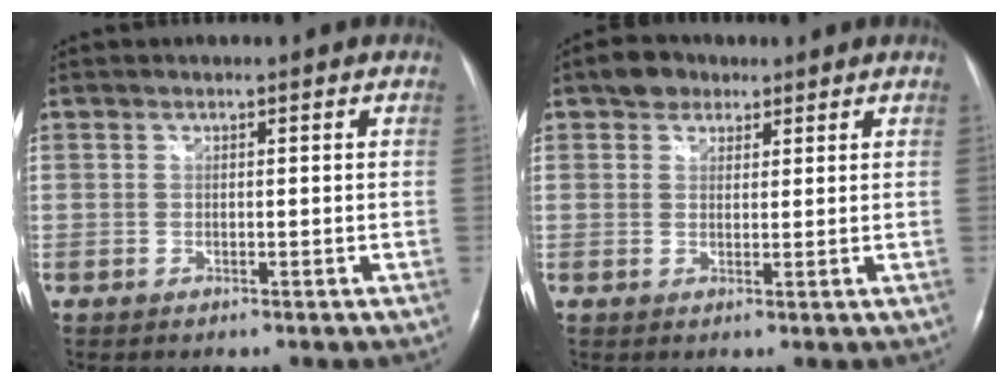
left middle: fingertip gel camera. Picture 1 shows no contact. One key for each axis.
{"total": 3.5, "fx": 2.3, "fy": 2.4, "fz": 1.0, "tx": -0.022, "ty": 0.012, "tz": 0.039}